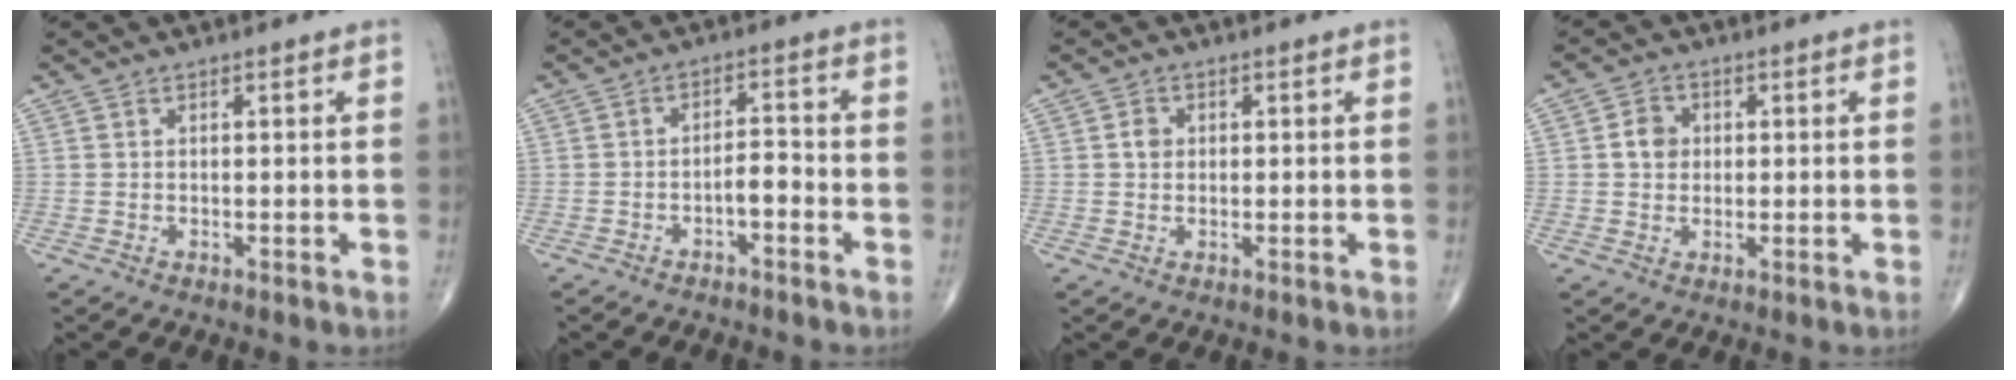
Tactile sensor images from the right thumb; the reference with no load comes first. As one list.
[{"total": 3.9, "force": [-2.2, 1.6, 2.8], "torque": [-0.040, 0.029, -0.035]}, {"total": 2.0, "force": [0.3, 1.7, 1.0], "torque": [-0.009, 0.003, 0.003]}, {"total": 3.9, "force": [0.5, 3.4, 1.9], "torque": [-0.020, 0.005, 0.003]}]